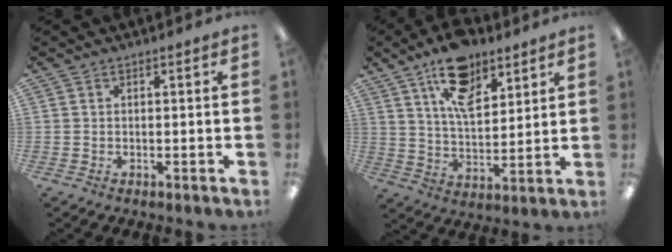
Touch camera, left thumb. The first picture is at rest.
{"total": 13.9, "force": [8.8, 7.0, 8.2], "torque": [-0.133, -0.031, 0.155]}